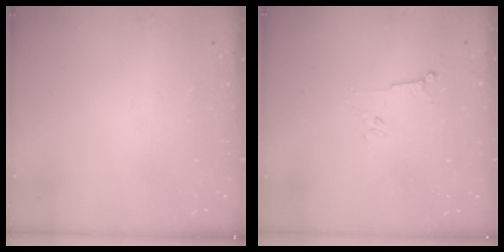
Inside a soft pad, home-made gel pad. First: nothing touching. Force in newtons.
{"total": 3.0, "press": 2.9, "slide": 0.8}